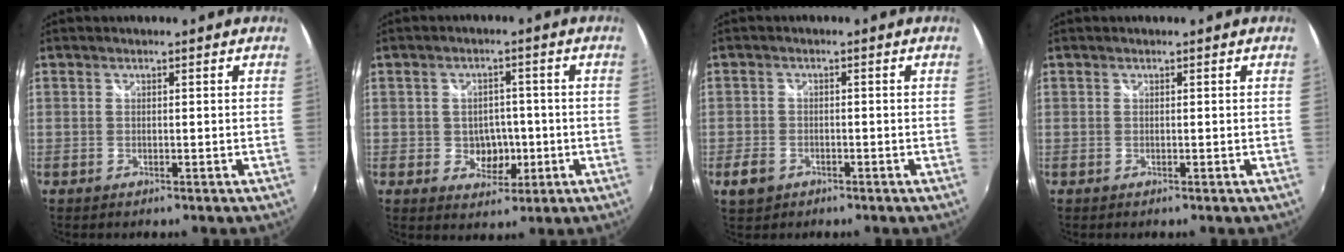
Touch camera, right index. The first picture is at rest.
{"total": 5.9, "force": [-1.0, 4.9, 3.1], "torque": [-0.056, 0.005, -0.004]}
{"total": 3.9, "force": [-2.1, 2.8, 1.6], "torque": [-0.042, 0.000, -0.035]}
{"total": 0.0}